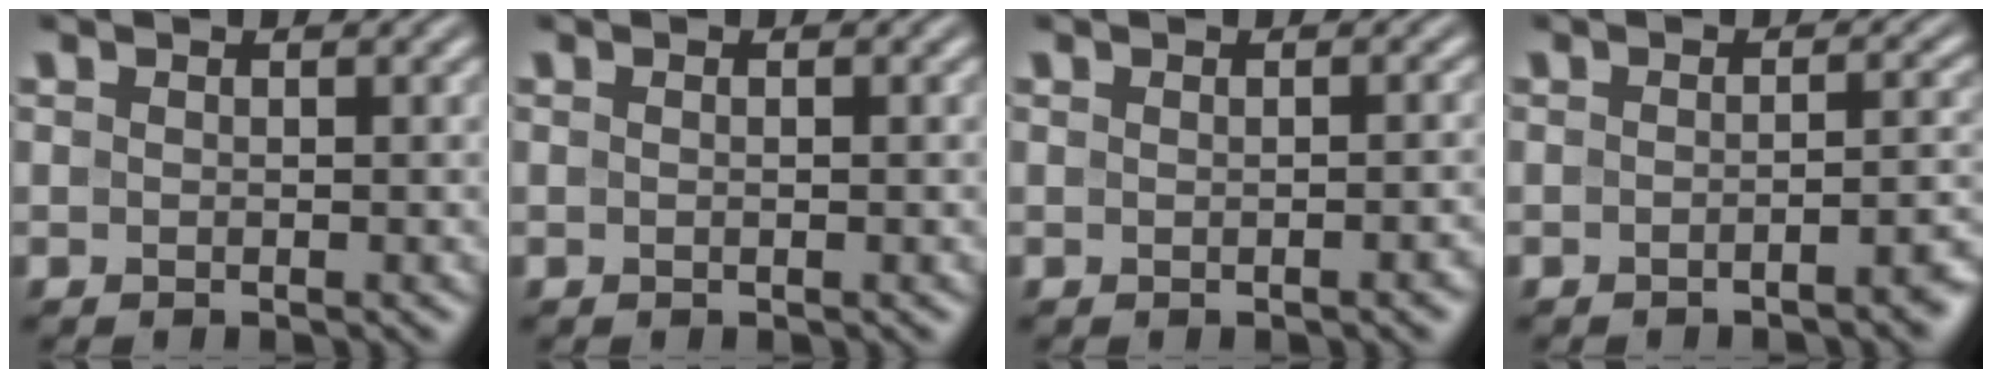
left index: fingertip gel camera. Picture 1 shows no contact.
{"total": 0.6, "force": [0.1, 0.1, 0.6], "torque": [-0.009, -0.004, 0.000]}
{"total": 1.9, "force": [-0.1, 0.7, 1.8], "torque": [-0.009, 0.002, 0.000]}
{"total": 3.5, "force": [-1.8, 1.0, 2.8], "torque": [-0.025, 0.005, -0.028]}